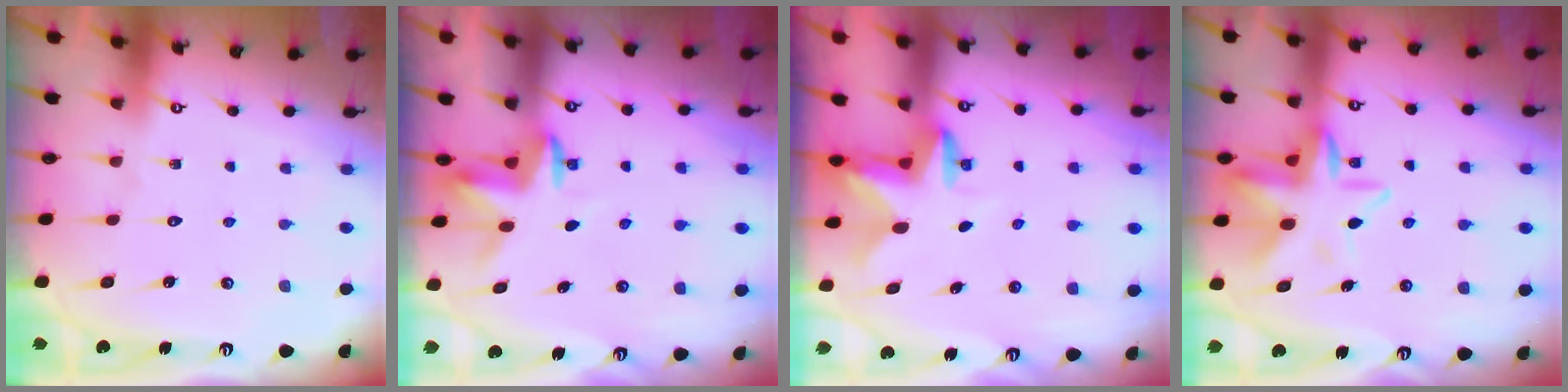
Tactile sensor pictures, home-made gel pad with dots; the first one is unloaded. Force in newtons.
{"total": 3.5, "press": 3.4, "slide": 0.3}
{"total": 2.7, "press": 2.6, "slide": 0.5}
{"total": 11.3, "press": 11.1, "slide": 2.3}